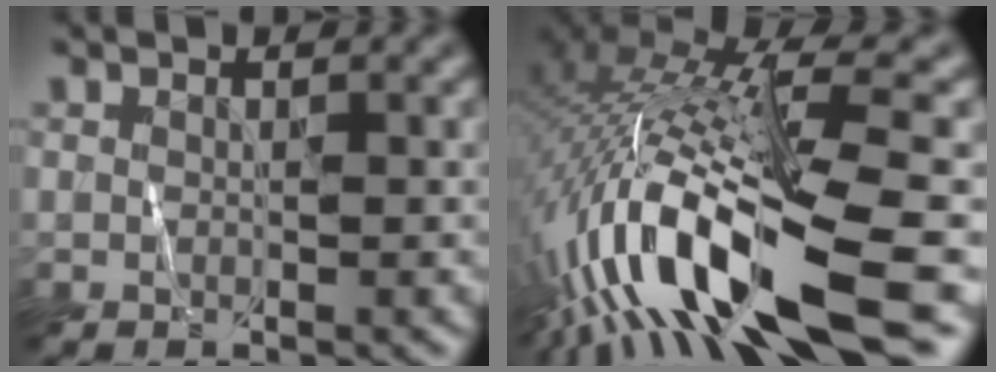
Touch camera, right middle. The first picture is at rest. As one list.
[{"total": 15.7, "force": [-5.5, 3.6, 14.3], "torque": [-0.299, 0.009, -0.094]}]